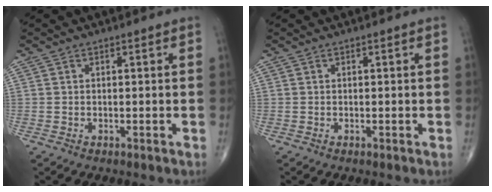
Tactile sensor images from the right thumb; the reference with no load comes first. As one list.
[{"total": 0.0}]